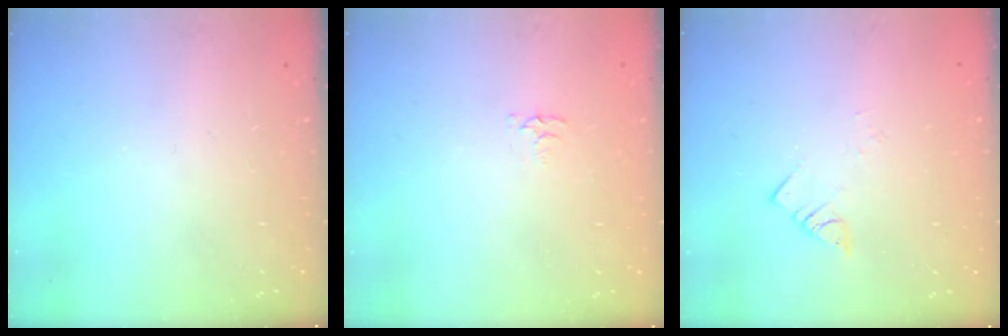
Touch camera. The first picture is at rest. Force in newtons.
{"total": 2.5, "press": 2.5, "slide": 0.4}
{"total": 2.7, "press": 2.7, "slide": 0.4}